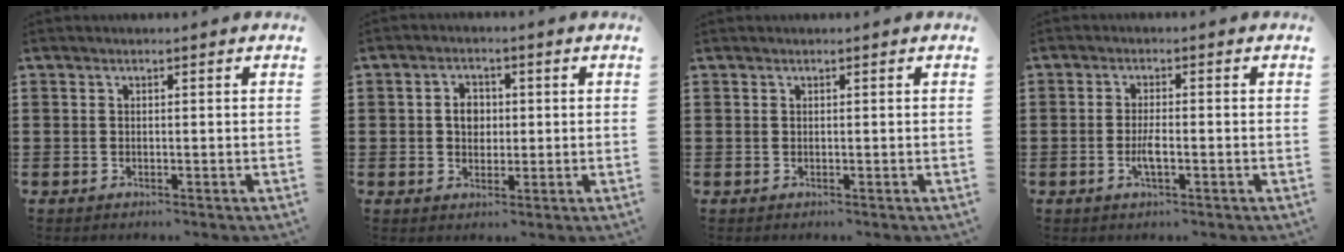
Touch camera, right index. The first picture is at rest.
{"total": 3.2, "force": [0.2, 2.5, 2.0], "torque": [-0.038, 0.008, 0.000]}
{"total": 0.0}
{"total": 2.0, "force": [-0.7, 0.4, 1.9], "torque": [-0.042, -0.002, -0.014]}